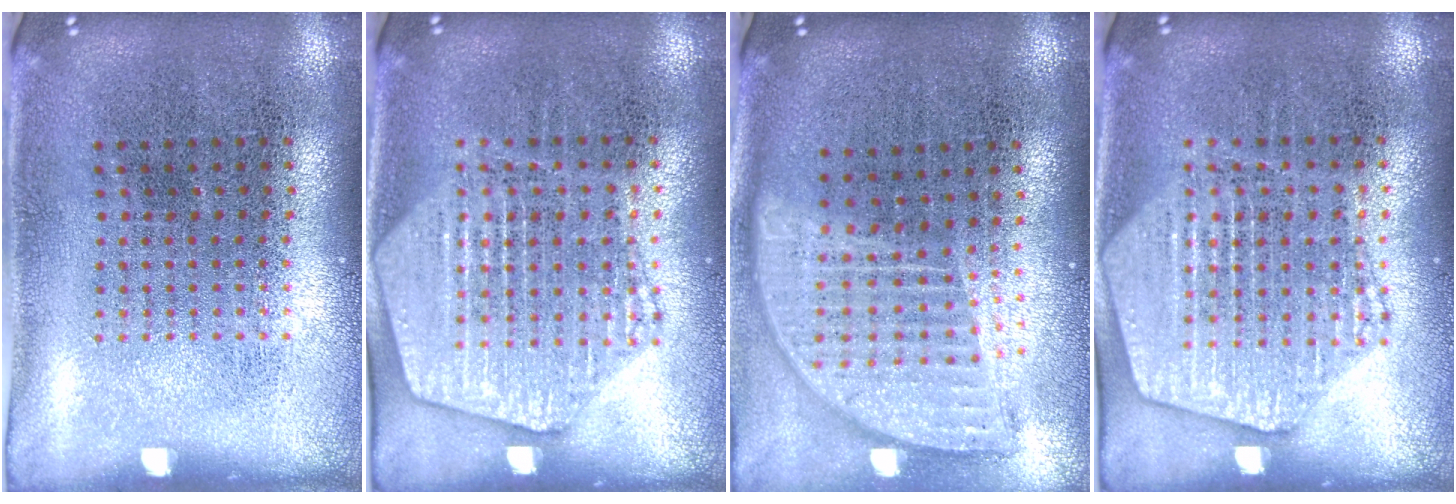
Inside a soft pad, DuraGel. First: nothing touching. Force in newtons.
{"total": 1.9, "press": 1.9, "slide": 0.3}
{"total": 1.9, "press": 1.5, "slide": 1.1}
{"total": 1.9, "press": 1.9, "slide": 0.3}